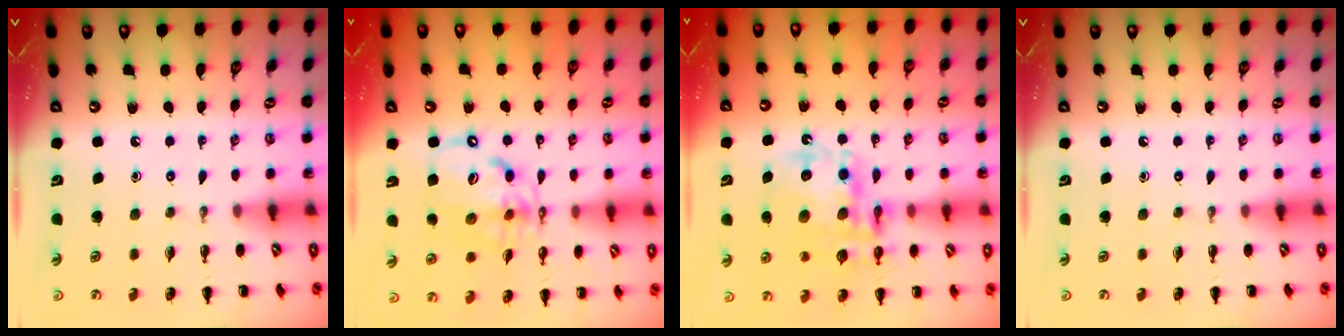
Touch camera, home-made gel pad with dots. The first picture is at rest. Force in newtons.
{"total": 11.7, "press": 11.1, "slide": 3.7}
{"total": 17.5, "press": 17.1, "slide": 3.9}
{"total": 0.0}